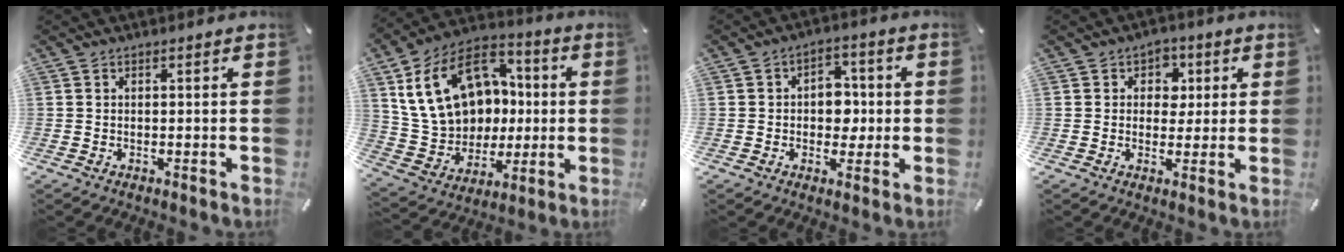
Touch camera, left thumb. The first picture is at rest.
{"total": 21.8, "force": [4.1, 17.1, 12.9], "torque": [-0.245, 0.003, 0.088]}
{"total": 7.3, "force": [-0.3, 5.9, 4.4], "torque": [-0.056, 0.007, -0.007]}
{"total": 5.7, "force": [0.9, 5.0, 2.4], "torque": [-0.021, -0.002, 0.008]}